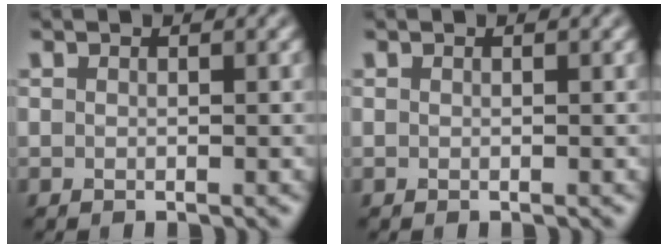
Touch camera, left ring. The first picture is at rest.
{"total": 0.0}